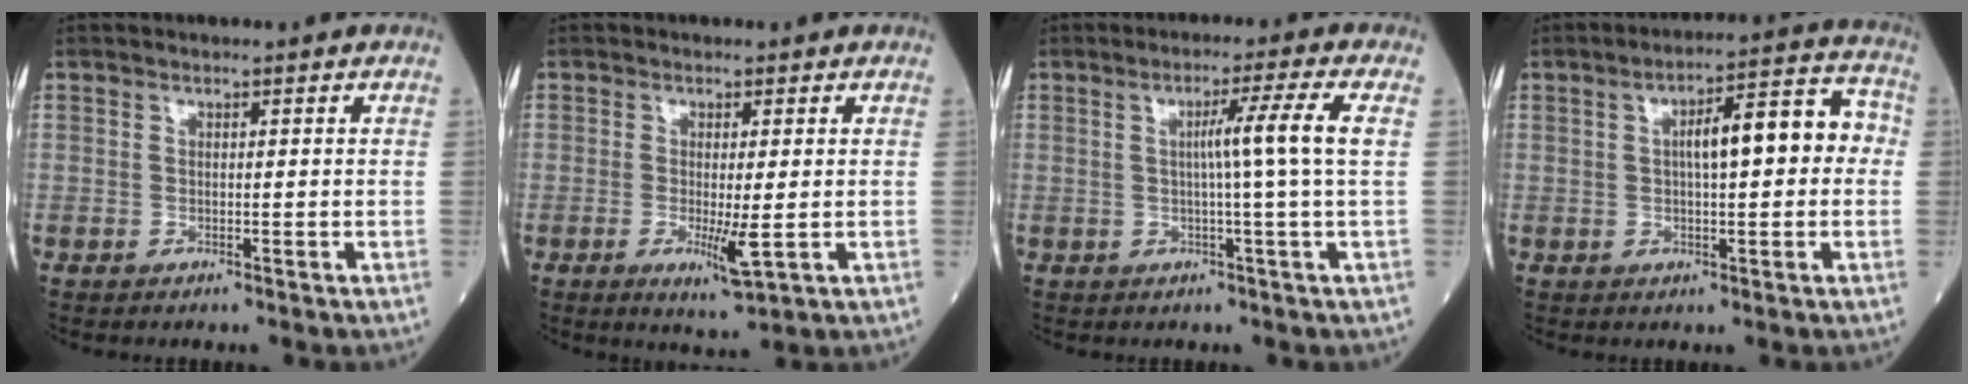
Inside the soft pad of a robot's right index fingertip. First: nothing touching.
{"total": 4.6, "force": [-1.0, 0.7, 4.5], "torque": [-0.077, -0.010, -0.013]}
{"total": 6.2, "force": [0.6, -2.0, 5.8], "torque": [-0.094, 0.007, 0.012]}
{"total": 9.8, "force": [0.9, 2.6, 9.4], "torque": [-0.135, 0.042, 0.011]}